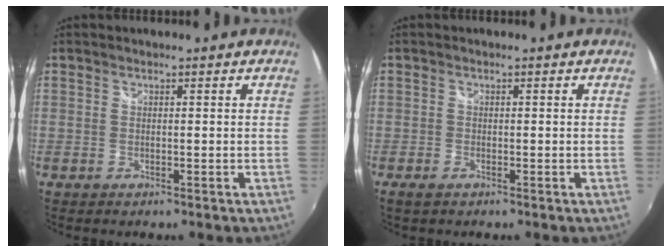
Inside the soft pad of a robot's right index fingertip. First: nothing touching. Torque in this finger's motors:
{"motor_torque": [0.03, -0.03, 0.06, 0.00]}